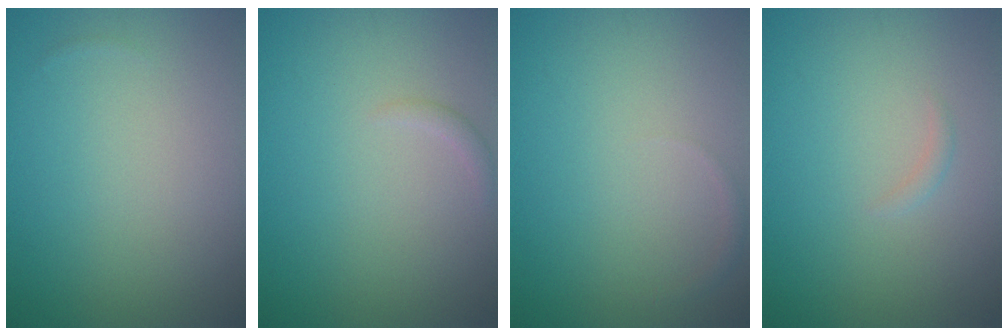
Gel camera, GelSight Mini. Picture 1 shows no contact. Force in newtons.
{"total": 0.7, "press": 0.7, "slide": 0.1}
{"total": 0.5, "press": 0.5, "slide": 0.0}
{"total": 0.6, "press": 0.6, "slide": 0.0}